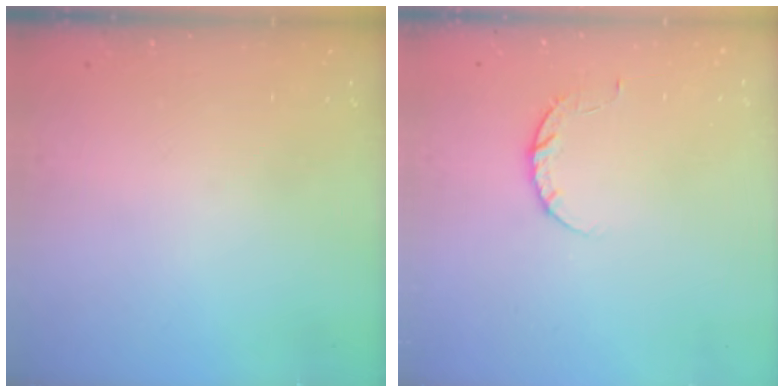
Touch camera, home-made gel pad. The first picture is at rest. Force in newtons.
{"total": 4.5, "press": 4.5, "slide": 0.5}